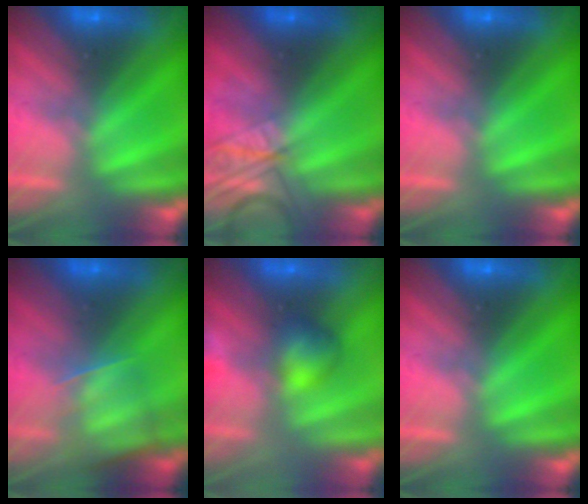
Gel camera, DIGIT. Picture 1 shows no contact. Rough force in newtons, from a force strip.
{"total": 2.3}
{"total": 0.0}
{"total": 3.7}
{"total": 3.3}
{"total": 0.0}